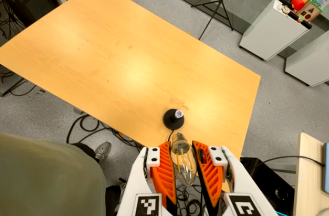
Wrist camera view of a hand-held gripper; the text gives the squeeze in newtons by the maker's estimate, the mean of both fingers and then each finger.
{"total": 22.9, "left": 25.1, "right": 20.6}